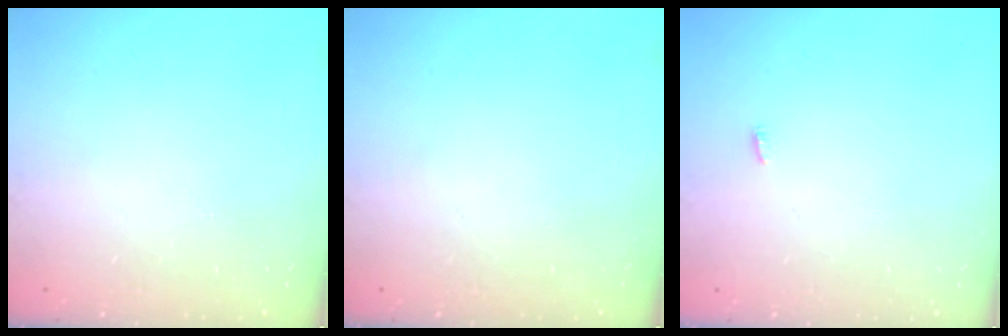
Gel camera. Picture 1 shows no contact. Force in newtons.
{"total": 0.0}
{"total": 3.3, "press": 1.6, "slide": 2.9}